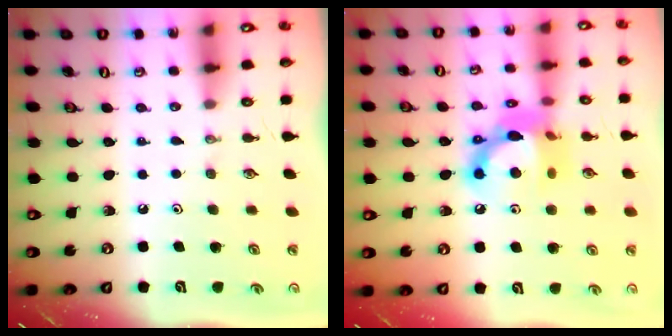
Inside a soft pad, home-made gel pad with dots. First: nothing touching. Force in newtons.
{"total": 14.2, "press": 14.2, "slide": 1.2}